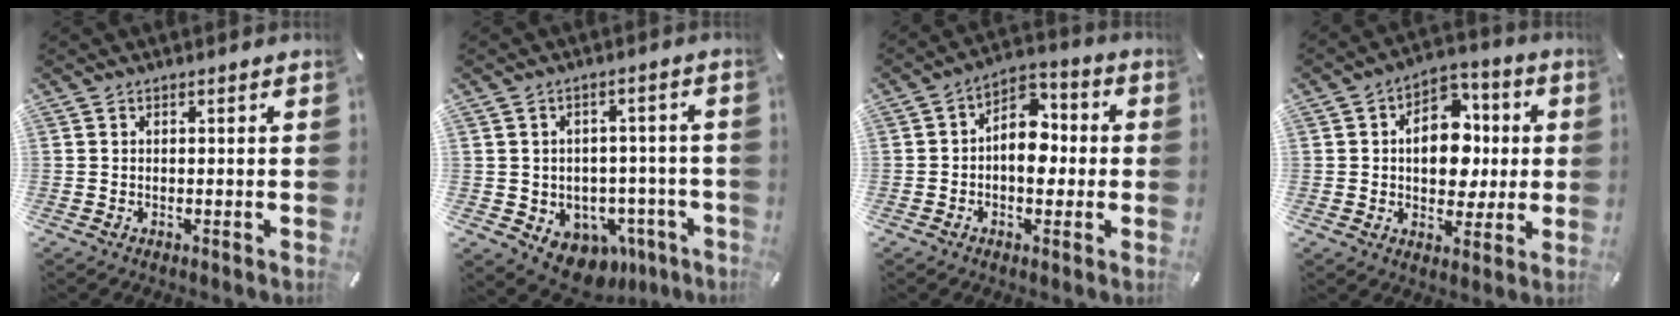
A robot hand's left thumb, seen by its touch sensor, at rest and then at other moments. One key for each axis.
{"total": 7.8, "fx": -3.8, "fy": 6.2, "fz": 2.8, "tx": -0.033, "ty": 0.015, "tz": -0.054}
{"total": 8.9, "fx": -0.9, "fy": 6.3, "fz": 6.2, "tx": -0.095, "ty": 0.007, "tz": -0.020}
{"total": 12.2, "fx": 0.6, "fy": 9.2, "fz": 7.9, "tx": -0.118, "ty": 0.005, "tz": 0.013}